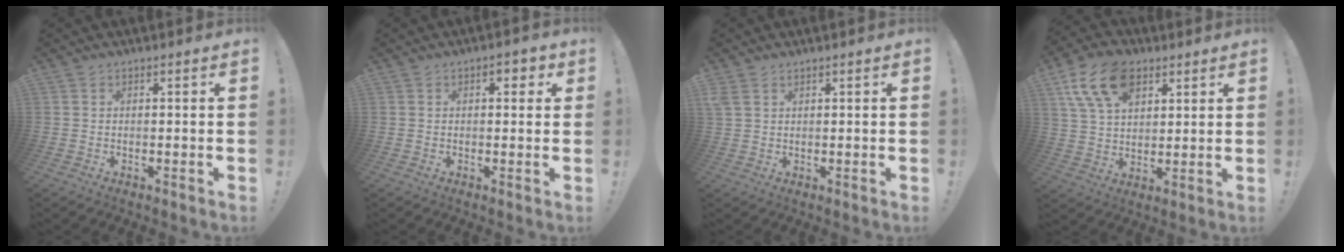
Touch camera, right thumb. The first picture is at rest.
{"total": 3.3, "force": [0.8, 2.0, 2.5], "torque": [-0.019, -0.001, 0.006]}
{"total": 3.1, "force": [1.7, 1.9, 1.7], "torque": [-0.029, -0.002, 0.035]}
{"total": 15.1, "force": [7.6, 9.5, 9.0], "torque": [-0.167, -0.022, 0.145]}